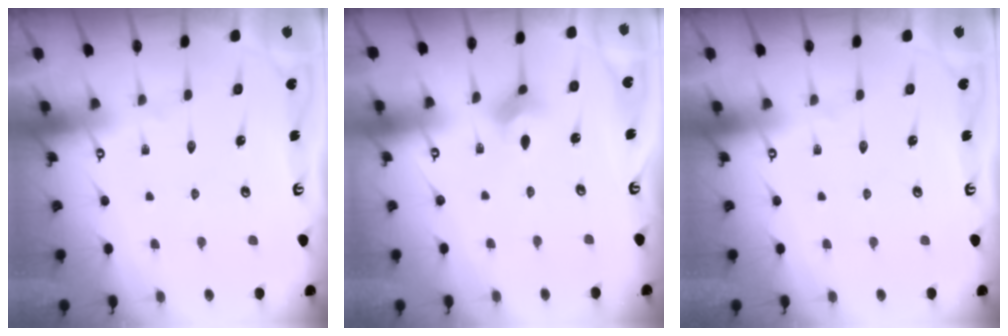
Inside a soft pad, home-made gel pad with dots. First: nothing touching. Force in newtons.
{"total": 2.6, "press": 2.5, "slide": 0.6}
{"total": 0.0}